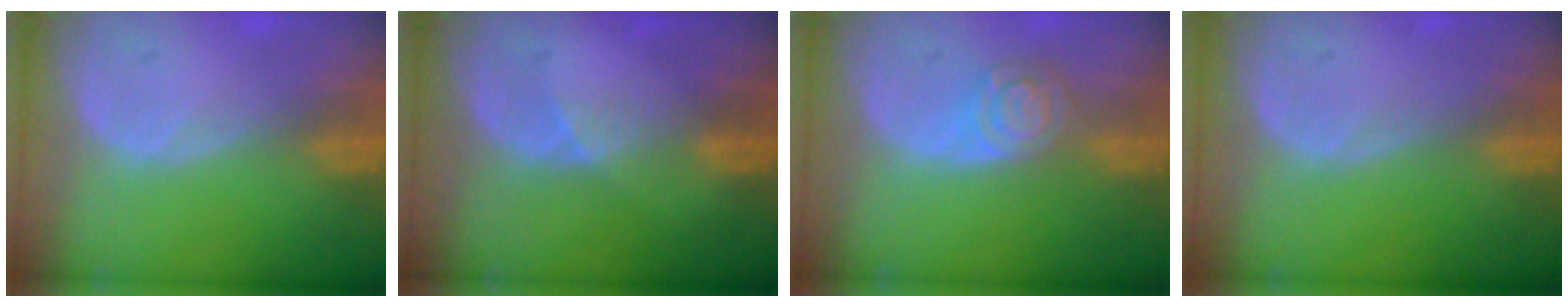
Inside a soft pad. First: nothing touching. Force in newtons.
{"total": 2.6, "press": 2.2, "slide": 1.4}
{"total": 5.3, "press": 4.6, "slide": 2.6}
{"total": 0.0}